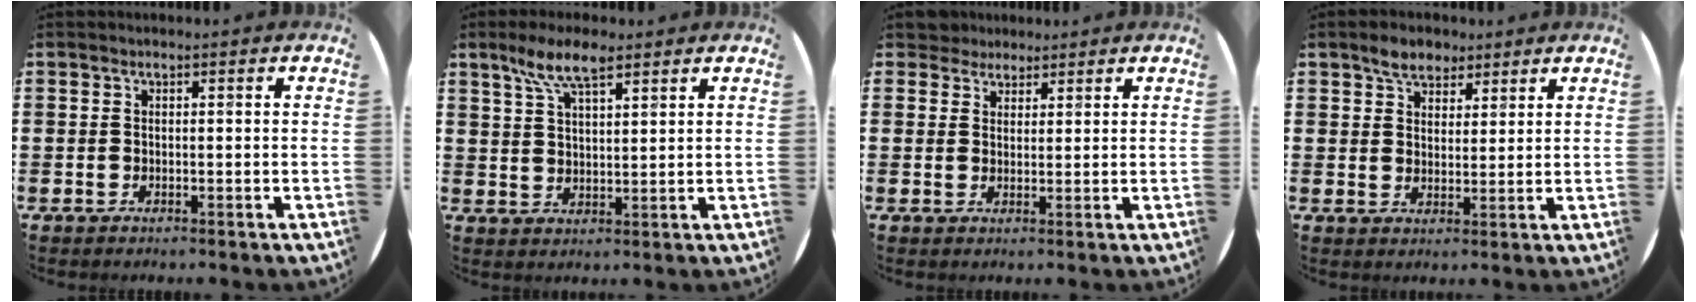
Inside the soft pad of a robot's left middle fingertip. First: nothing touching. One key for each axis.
{"total": 7.0, "fx": 4.8, "fy": 2.1, "fz": 4.6, "tx": -0.092, "ty": -0.003, "tz": 0.083}
{"total": 3.4, "fx": 3.1, "fy": 1.5, "fz": 0.1, "tx": -0.012, "ty": 0.003, "tz": 0.059}
{"total": 3.7, "fx": 3.0, "fy": 2.1, "fz": 0.6, "tx": -0.011, "ty": 0.007, "tz": 0.057}